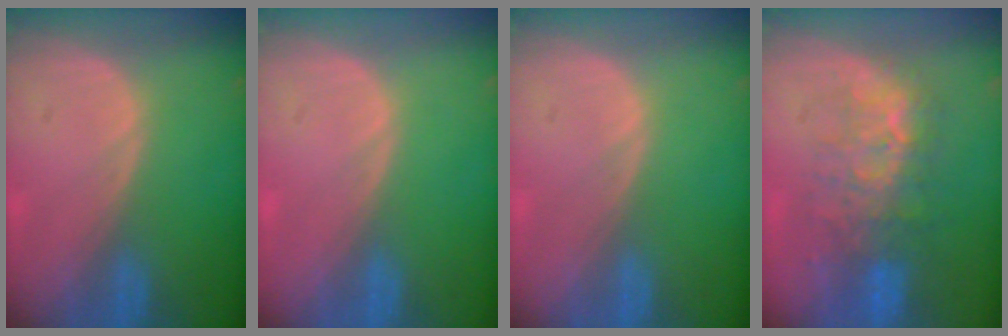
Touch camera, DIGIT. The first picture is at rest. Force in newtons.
{"total": 0.0}
{"total": 0.0}
{"total": 9.0, "press": 8.3, "slide": 3.5}